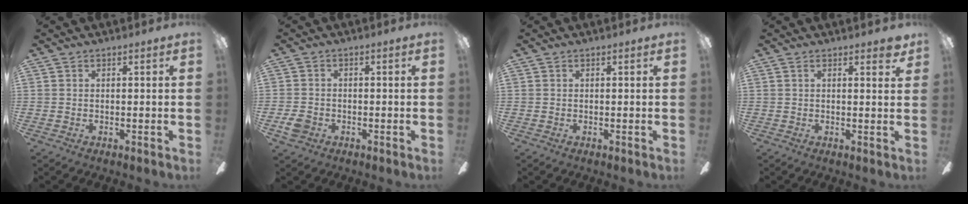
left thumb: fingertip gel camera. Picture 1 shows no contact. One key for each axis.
{"total": 3.6, "fx": -1.8, "fy": 2.9, "fz": 1.3, "tx": -0.040, "ty": 0.002, "tz": -0.037}
{"total": 0.0}
{"total": 2.1, "fx": 1.6, "fy": 0.6, "fz": 1.3, "tx": -0.004, "ty": -0.007, "tz": 0.022}